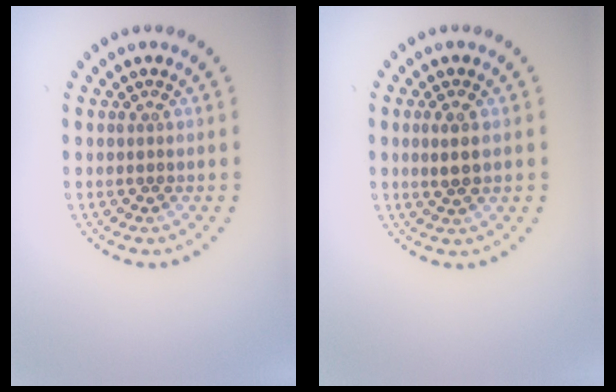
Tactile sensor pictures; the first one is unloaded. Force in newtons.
{"total": 1.3, "press": 1.3, "slide": 0.5}